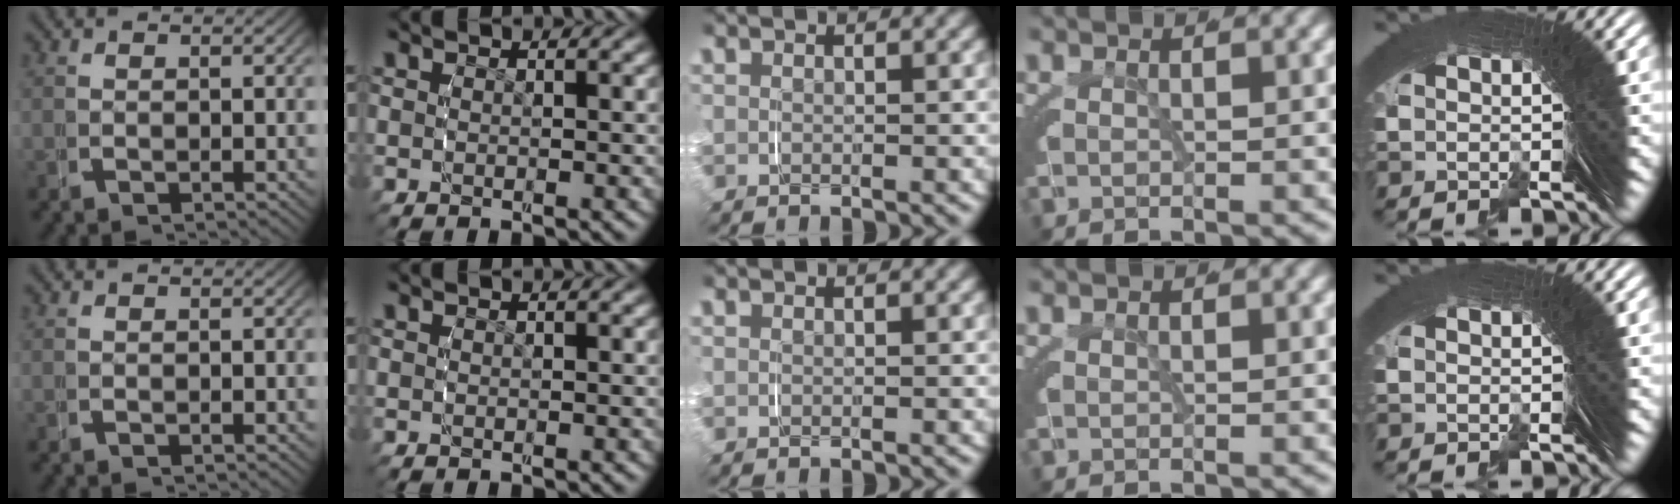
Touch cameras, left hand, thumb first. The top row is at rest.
{}